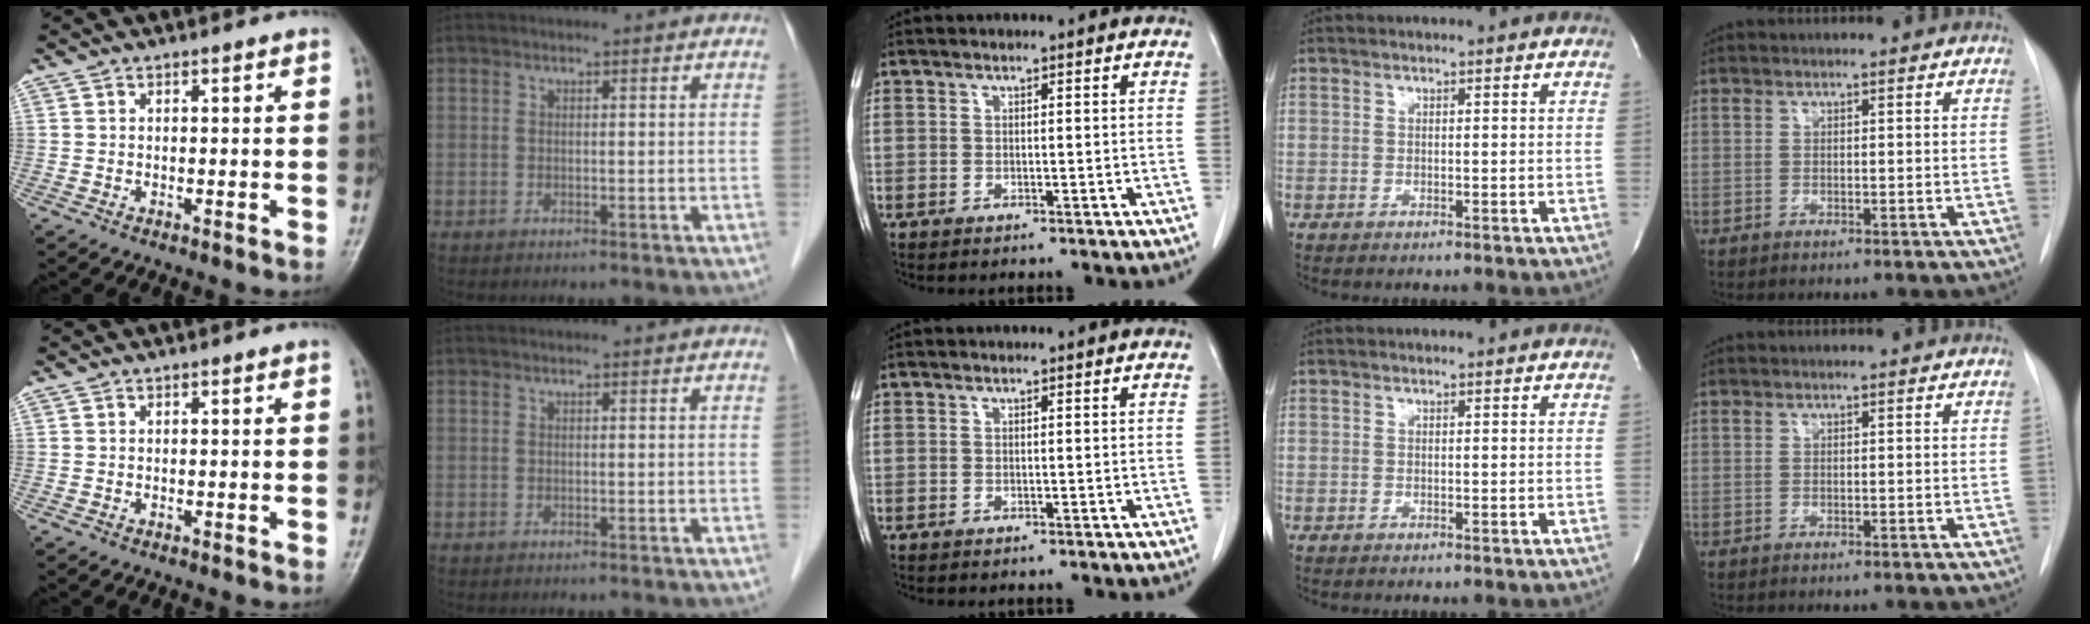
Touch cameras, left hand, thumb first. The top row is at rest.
{}